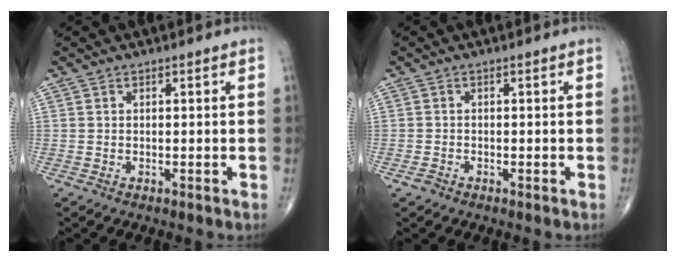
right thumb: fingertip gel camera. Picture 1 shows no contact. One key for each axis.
{"total": 1.1, "fx": -0.7, "fy": 0.7, "fz": 0.3, "tx": -0.005, "ty": 0.001, "tz": -0.017}